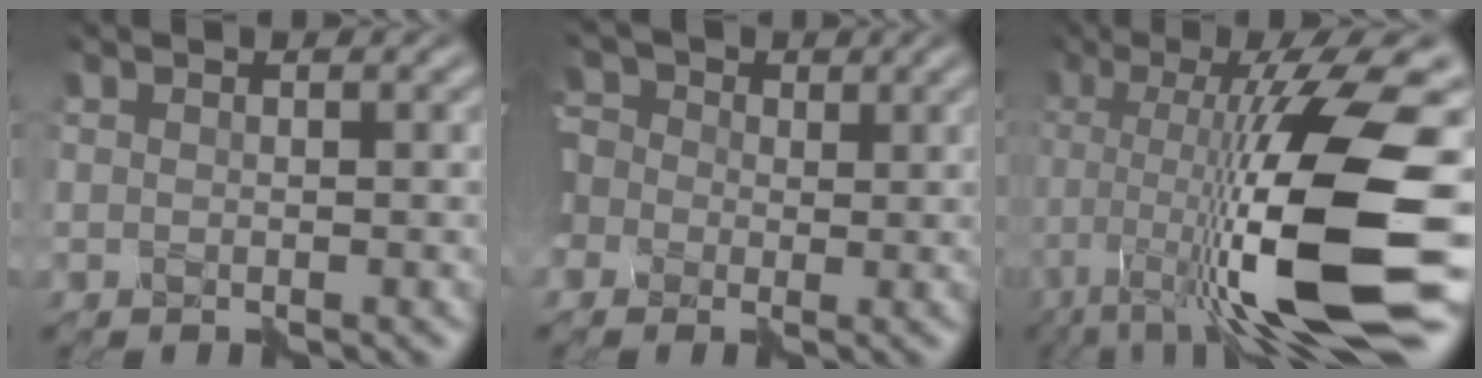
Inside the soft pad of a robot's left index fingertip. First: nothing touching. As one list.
[{"total": 8.6, "force": [1.9, 7.2, 4.2], "torque": [-0.101, 0.034, -0.007]}, {"total": 15.2, "force": [-3.3, 3.3, 14.4], "torque": [-0.210, 0.006, -0.061]}]